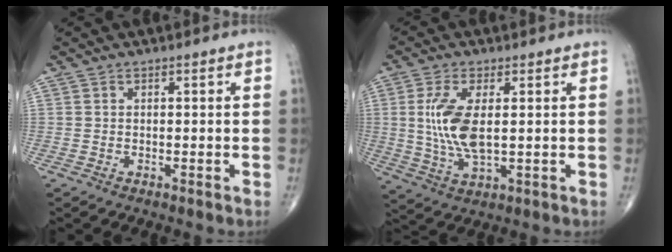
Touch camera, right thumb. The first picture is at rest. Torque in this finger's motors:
{"motor_torque": [0.48, 2.02, 1.13, 0.26, 0.42]}